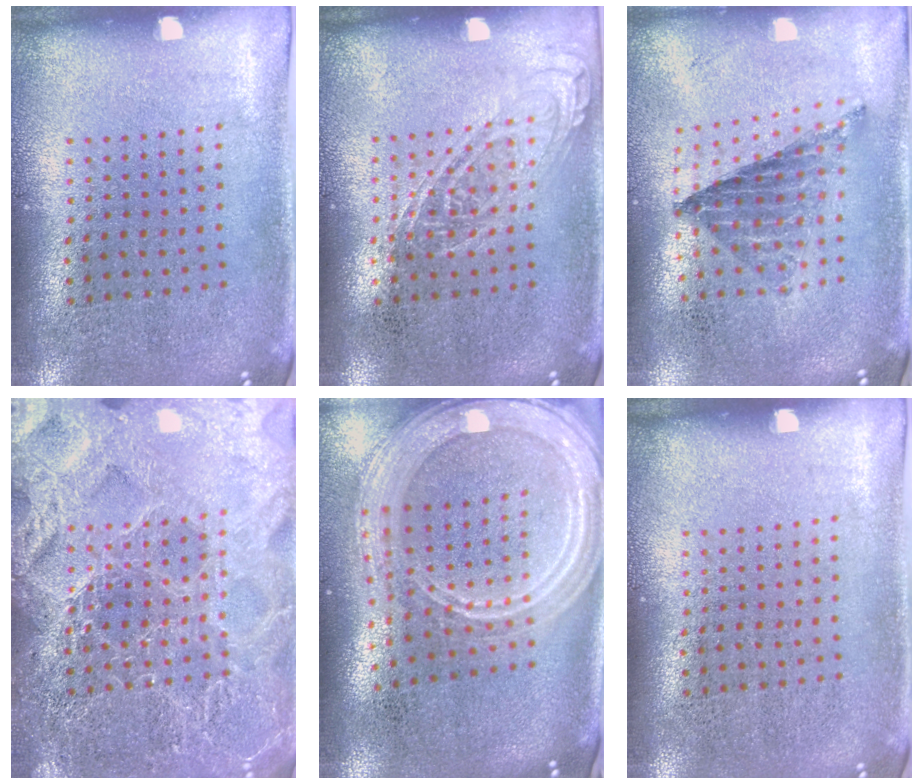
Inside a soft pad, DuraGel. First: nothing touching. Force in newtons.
{"total": 1.0, "press": 1.0, "slide": 0.2}
{"total": 0.8, "press": 0.8, "slide": 0.2}
{"total": 6.4, "press": 6.3, "slide": 0.9}
{"total": 3.2, "press": 2.5, "slide": 2.0}
{"total": 0.0}